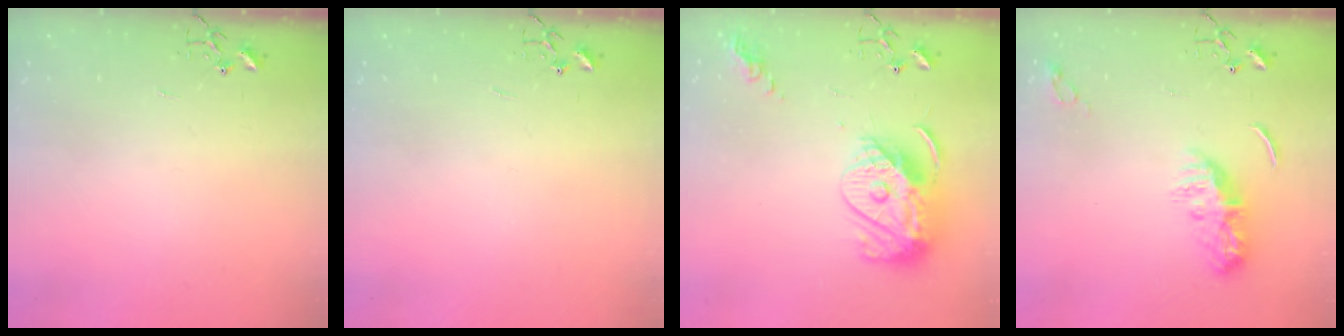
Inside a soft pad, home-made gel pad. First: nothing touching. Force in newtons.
{"total": 0.0}
{"total": 15.1, "press": 15.0, "slide": 1.1}
{"total": 8.7, "press": 8.7, "slide": 0.3}